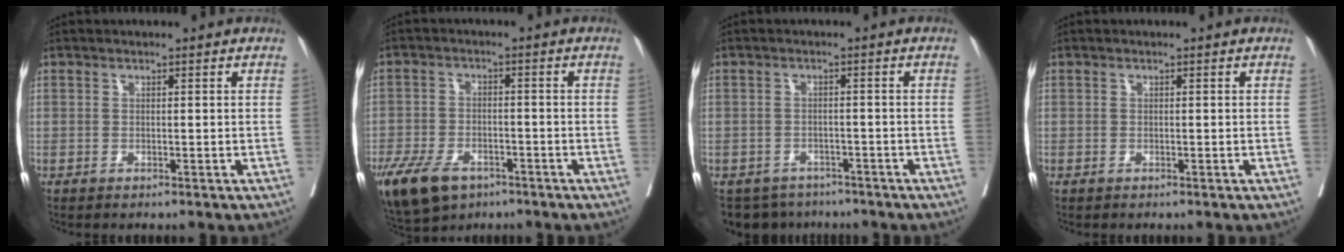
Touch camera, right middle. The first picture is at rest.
{"total": 12.8, "force": [-7.9, 7.2, 7.1], "torque": [-0.161, -0.013, -0.133]}
{"total": 7.2, "force": [-6.1, 3.9, 0.4], "torque": [-0.007, -0.001, -0.087]}
{"total": 0.0}